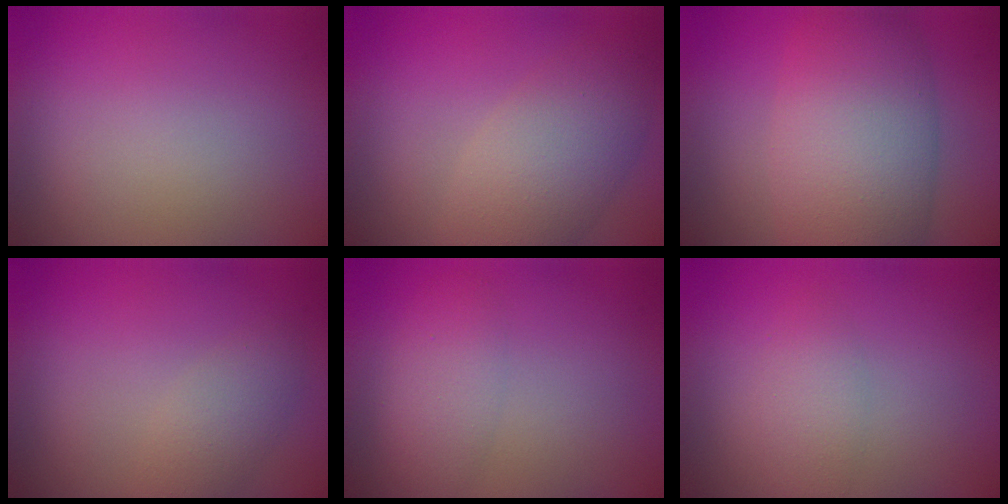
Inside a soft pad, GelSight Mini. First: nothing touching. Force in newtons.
{"total": 5.7, "press": 5.7, "slide": 0.4}
{"total": 9.7, "press": 9.7, "slide": 0.7}
{"total": 2.1, "press": 2.1, "slide": 0.1}
{"total": 3.0, "press": 3.0, "slide": 0.1}
{"total": 2.3, "press": 2.3, "slide": 0.0}